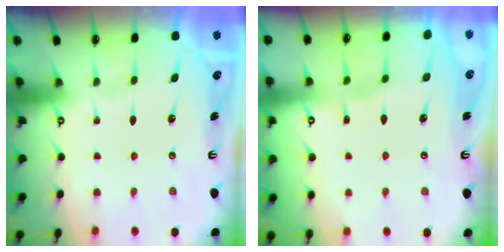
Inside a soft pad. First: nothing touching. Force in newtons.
{"total": 3.2, "press": 3.1, "slide": 0.5}